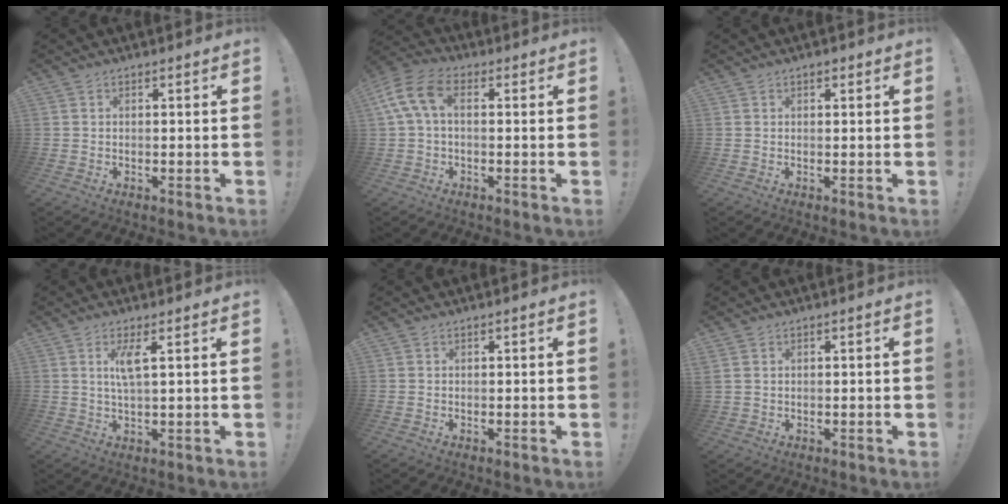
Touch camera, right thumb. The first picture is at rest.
{"total": 9.8, "force": [2.2, 5.4, 7.8], "torque": [-0.163, 0.002, 0.047]}
{"total": 0.8, "force": [0.5, 0.5, 0.4], "torque": [0.008, -0.004, 0.007]}
{"total": 5.1, "force": [2.2, 0.4, 4.6], "torque": [-0.079, -0.006, 0.032]}
{"total": 0.0}
{"total": 2.3, "force": [1.1, 1.5, 1.3], "torque": [-0.033, 0.005, 0.023]}